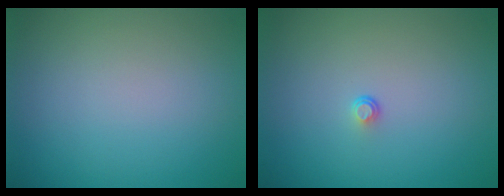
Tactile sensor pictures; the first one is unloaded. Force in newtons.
{"total": 0.5, "press": 0.3, "slide": 0.5}